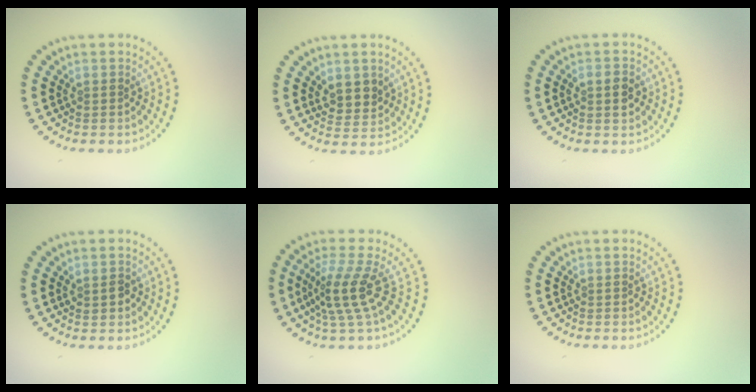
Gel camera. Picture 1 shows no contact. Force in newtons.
{"total": 2.6, "press": 2.3, "slide": 1.1}
{"total": 1.8, "press": 1.8, "slide": 0.2}
{"total": 1.3, "press": 1.3, "slide": 0.2}
{"total": 3.7, "press": 2.6, "slide": 2.6}
{"total": 0.0}